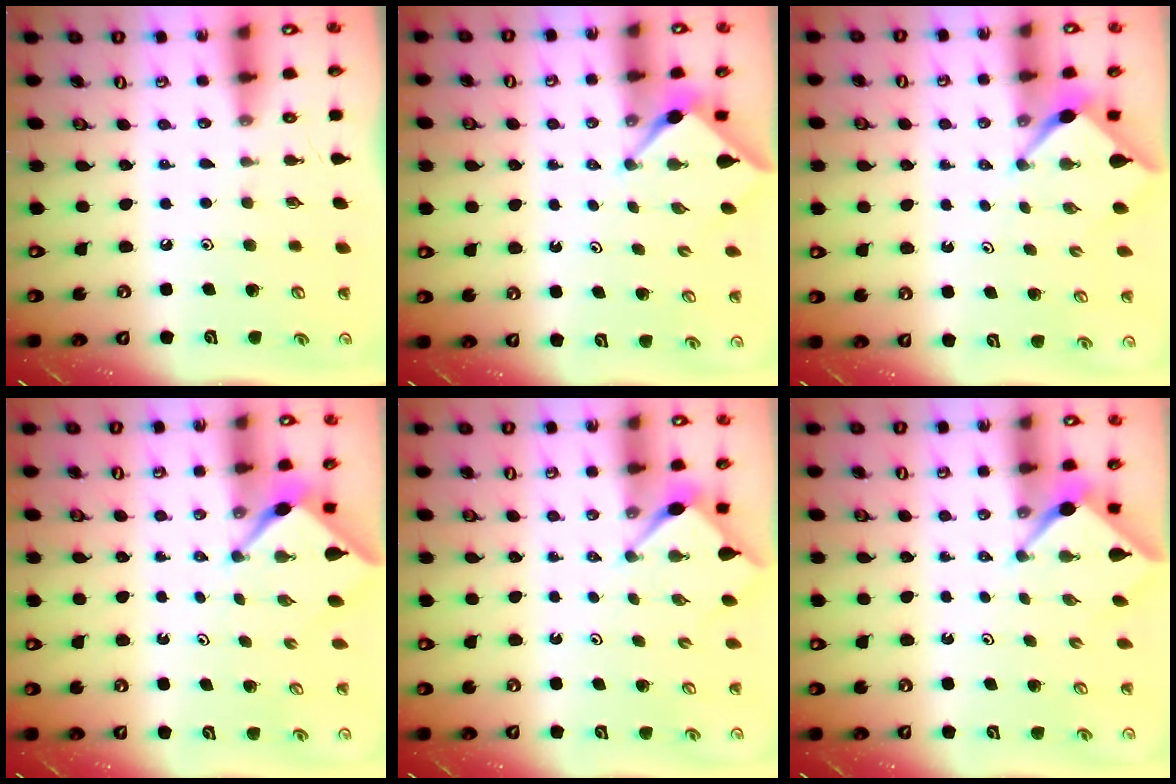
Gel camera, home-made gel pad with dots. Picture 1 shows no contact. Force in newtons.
{"total": 3.0, "press": 3.0, "slide": 0.4}
{"total": 2.6, "press": 2.6, "slide": 0.3}
{"total": 2.4, "press": 2.4, "slide": 0.4}
{"total": 2.6, "press": 2.6, "slide": 0.3}
{"total": 2.5, "press": 2.5, "slide": 0.3}